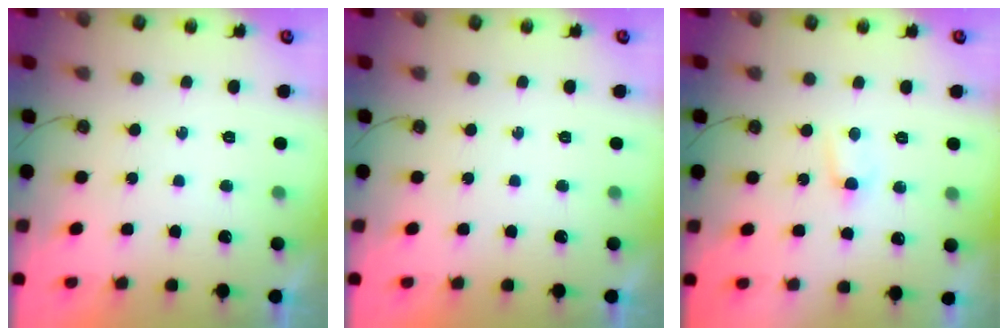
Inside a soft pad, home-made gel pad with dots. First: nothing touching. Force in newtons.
{"total": 0.0}
{"total": 2.8, "press": 2.8, "slide": 0.4}